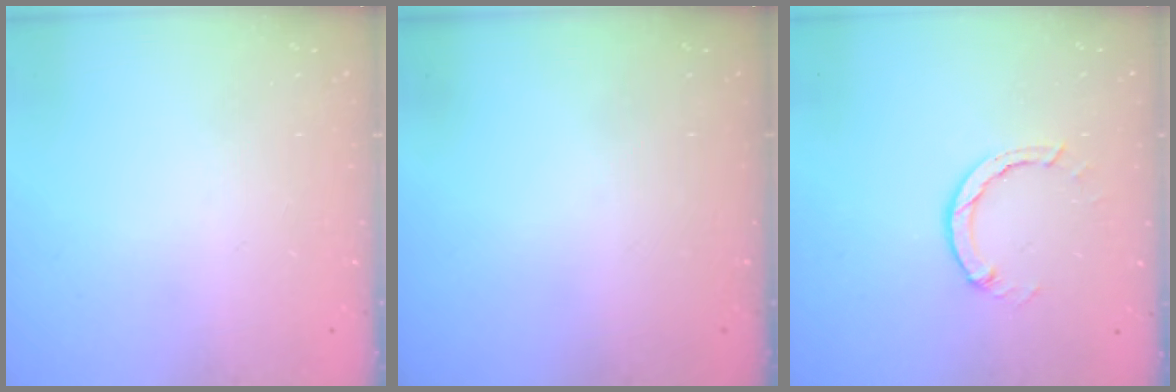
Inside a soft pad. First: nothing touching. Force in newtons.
{"total": 0.0}
{"total": 2.7, "press": 2.7, "slide": 0.3}